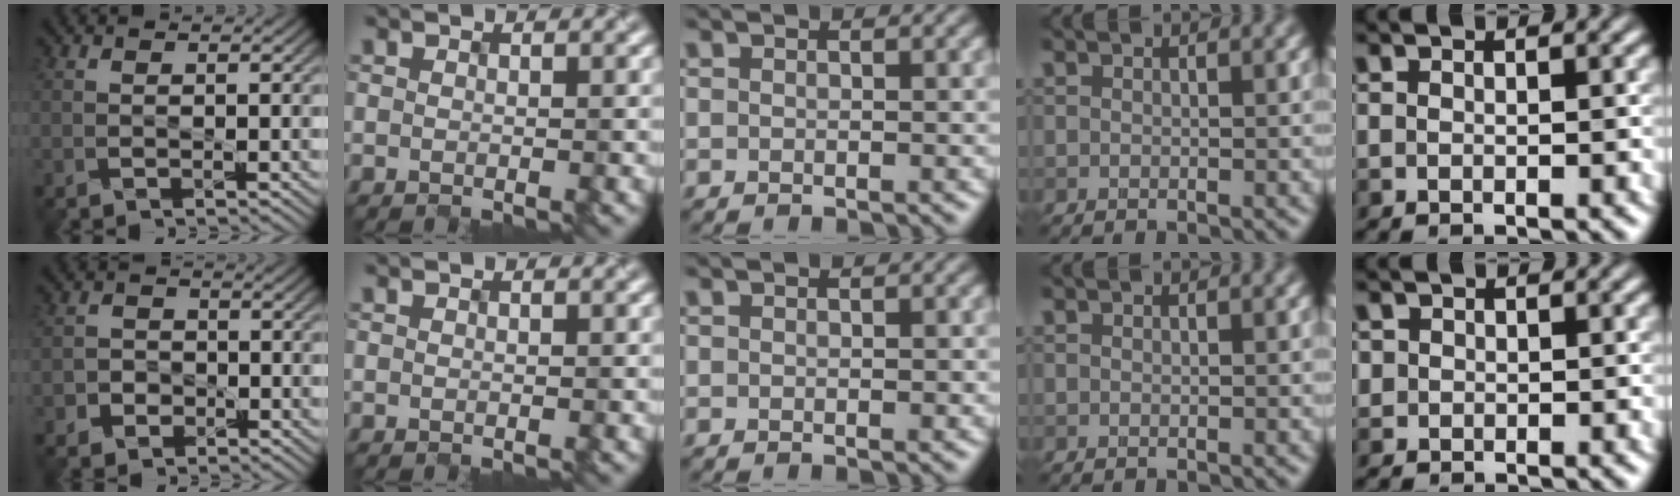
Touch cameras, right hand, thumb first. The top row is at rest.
{"thumb": {"total": 2.6, "force": [-1.2, 2.2, 0.8], "torque": [-0.005, 0.000, -0.028]}, "middle": {"total": 0.6, "force": [-0.2, 0.2, 0.5], "torque": [-0.005, 0.001, -0.003]}, "little": {"total": 0.9, "force": [0.2, 0.9, 0.0], "torque": [-0.006, -0.002, -0.001]}}